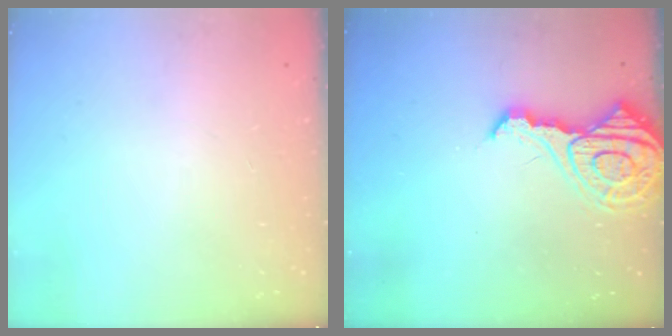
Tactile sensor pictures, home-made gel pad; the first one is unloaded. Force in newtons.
{"total": 13.4, "press": 13.3, "slide": 1.3}